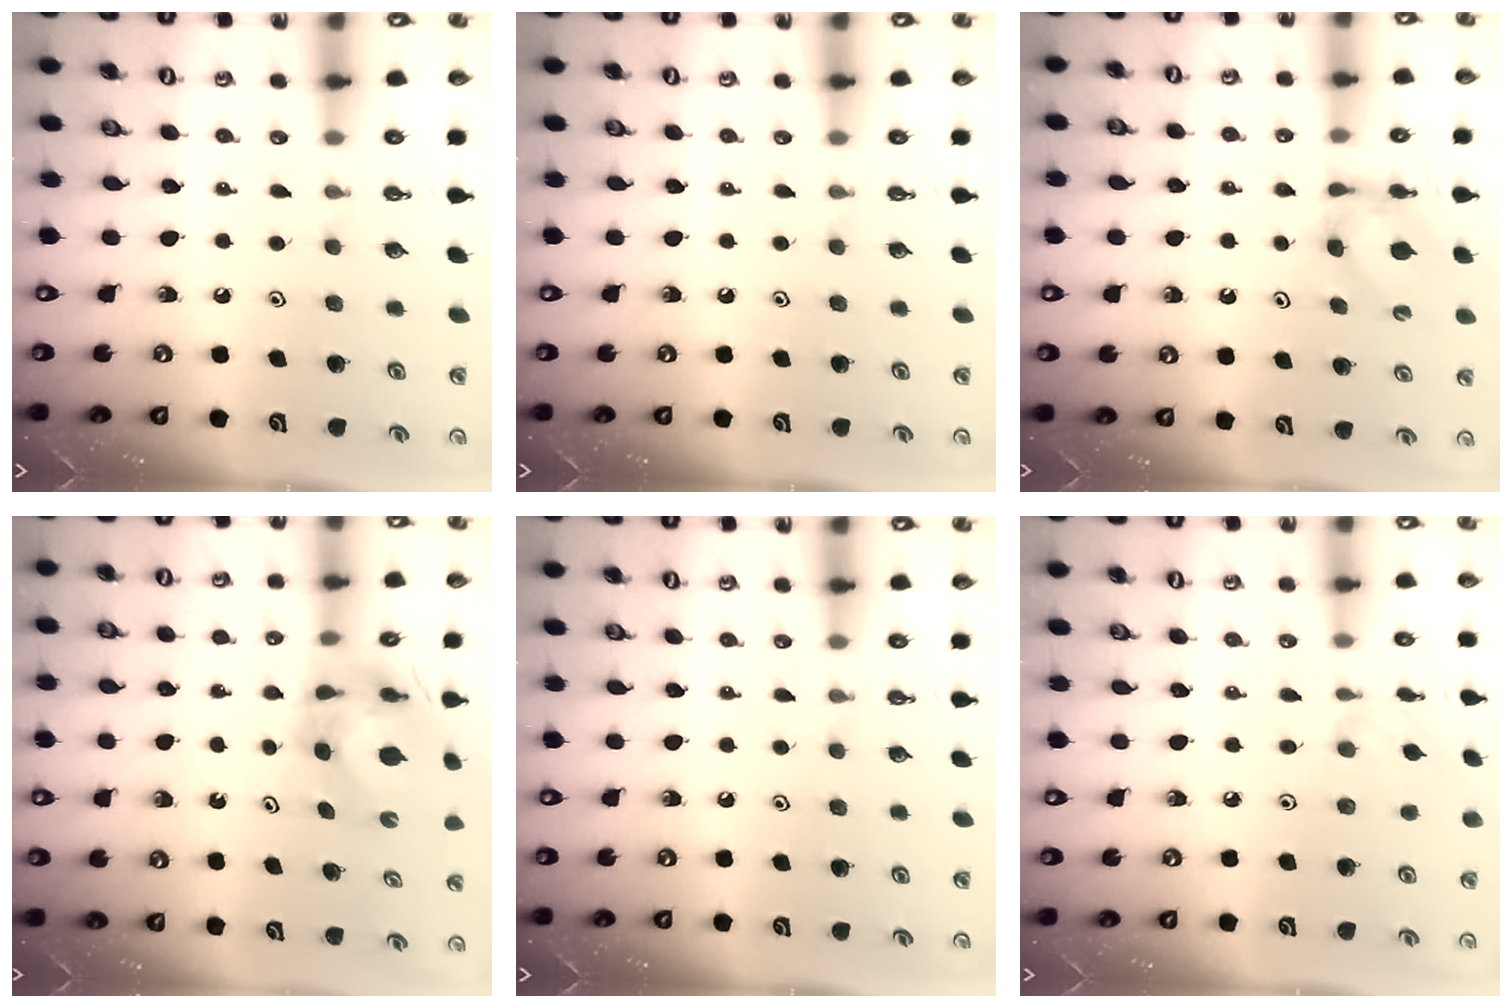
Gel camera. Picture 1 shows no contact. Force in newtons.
{"total": 0.0}
{"total": 5.7, "press": 5.7, "slide": 0.6}
{"total": 6.8, "press": 6.8, "slide": 0.5}
{"total": 0.0}
{"total": 2.0, "press": 2.0, "slide": 0.4}